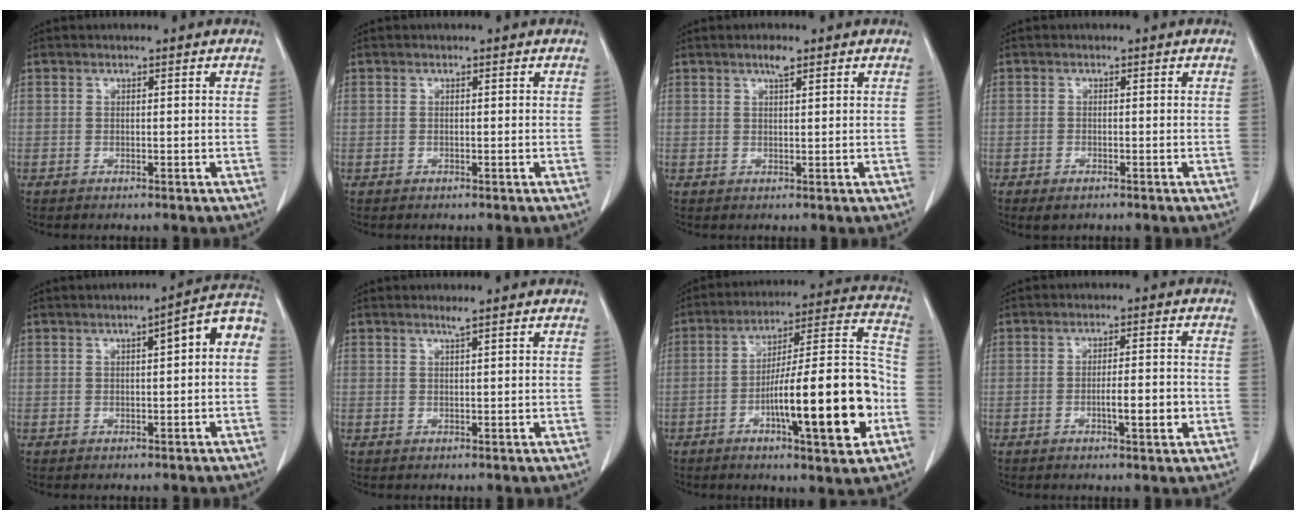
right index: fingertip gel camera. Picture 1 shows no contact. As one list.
[{"total": 0.0}, {"total": 1.8, "force": [1.2, 0.3, 1.3], "torque": [-0.027, 0.002, 0.021]}, {"total": 1.7, "force": [-1.1, 0.7, 1.1], "torque": [-0.018, -0.002, -0.013]}, {"total": 6.1, "force": [0.9, 1.1, 5.9], "torque": [-0.073, 0.024, 0.004]}, {"total": 0.9, "force": [0.7, -0.3, 0.5], "torque": [-0.019, -0.004, 0.017]}, {"total": 19.5, "force": [-6.1, 2.6, 18.4], "torque": [-0.266, 0.017, -0.086]}, {"total": 4.6, "force": [-1.4, 0.5, 4.3], "torque": [-0.067, -0.001, -0.019]}]